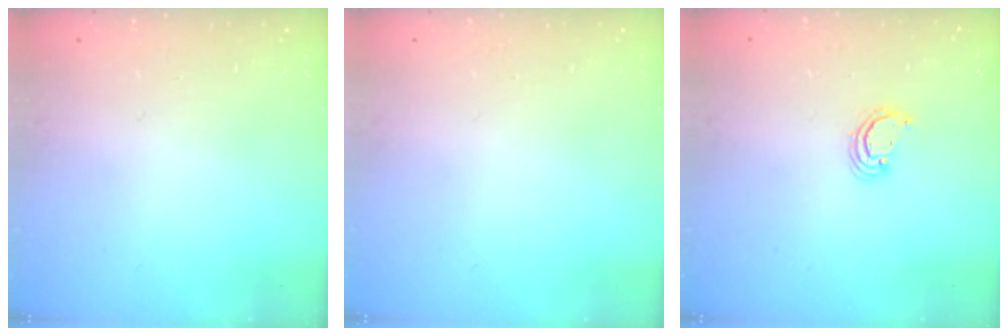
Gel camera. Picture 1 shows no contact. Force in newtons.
{"total": 0.0}
{"total": 2.4, "press": 2.4, "slide": 0.3}